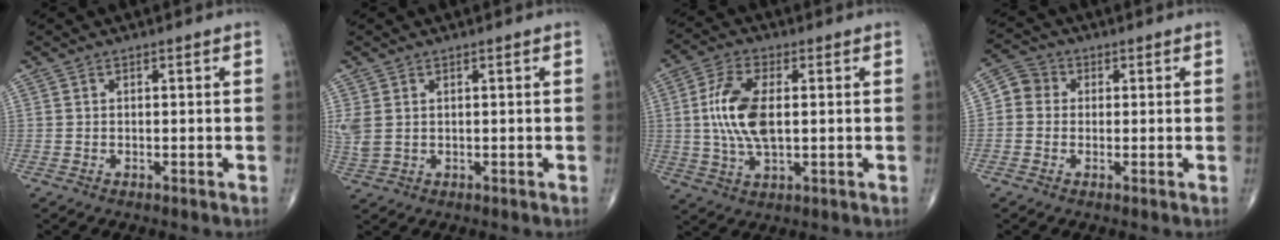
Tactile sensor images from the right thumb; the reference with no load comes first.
{"total": 3.5, "force": [0.8, 2.4, 2.5], "torque": [-0.077, 0.004, 0.022]}
{"total": 11.2, "force": [0.8, 5.3, 9.8], "torque": [-0.207, 0.000, 0.016]}
{"total": 4.5, "force": [0.2, 4.1, 1.7], "torque": [-0.012, 0.010, -0.009]}